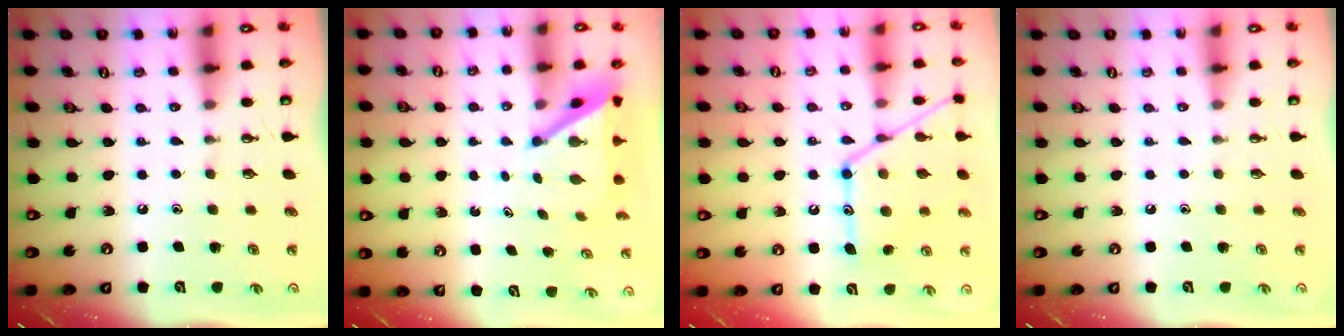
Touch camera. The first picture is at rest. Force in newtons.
{"total": 3.9, "press": 3.9, "slide": 0.4}
{"total": 17.9, "press": 17.8, "slide": 1.4}
{"total": 0.0}